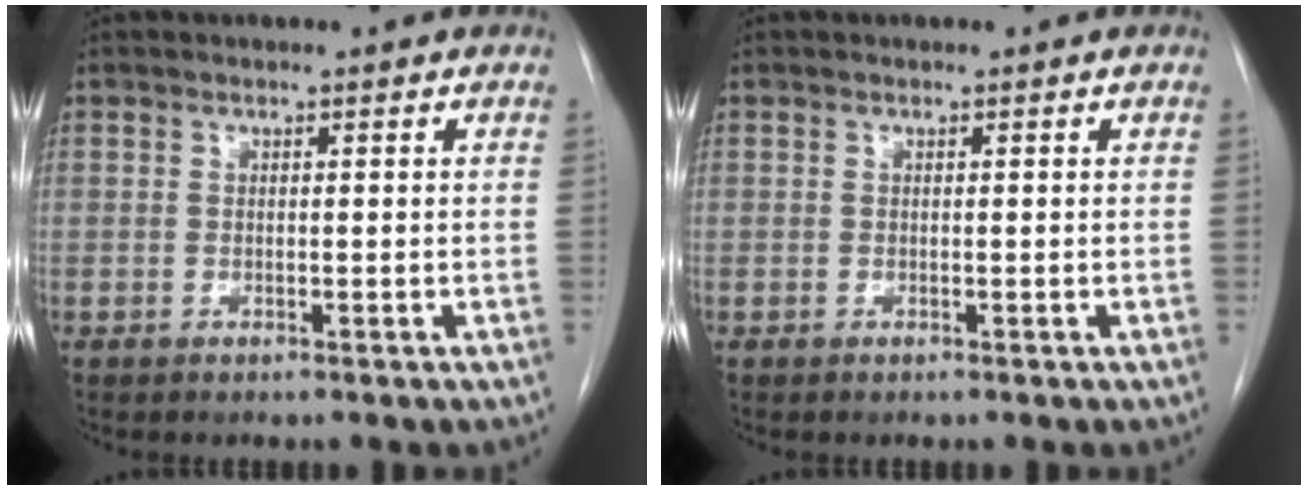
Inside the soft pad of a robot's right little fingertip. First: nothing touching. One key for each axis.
{"total": 0.0}